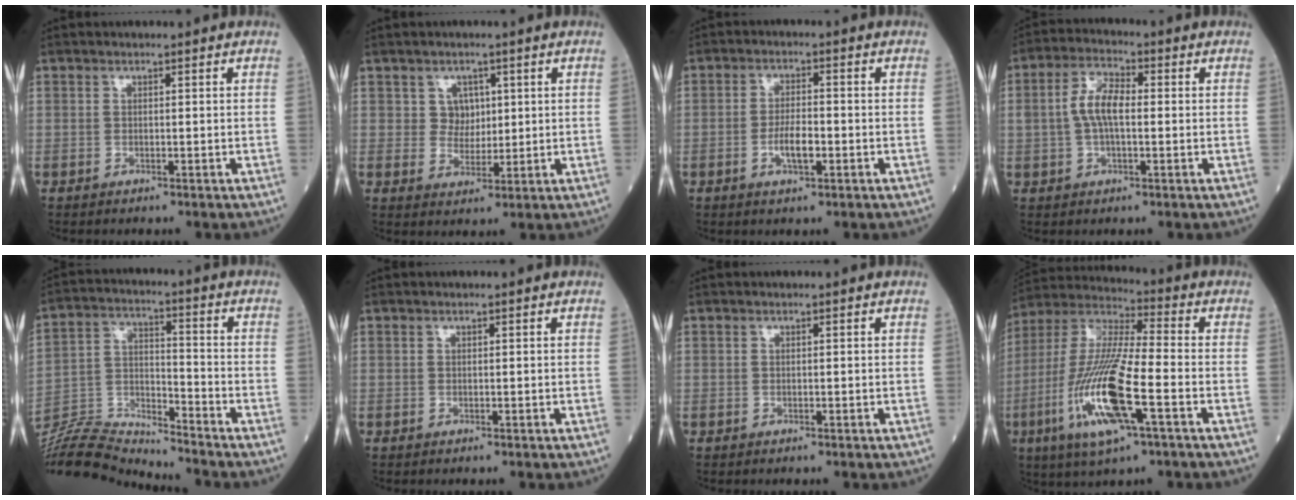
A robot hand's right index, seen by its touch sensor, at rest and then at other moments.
{"total": 3.4, "force": [1.2, 3.0, 1.0], "torque": [-0.011, 0.004, 0.020]}
{"total": 4.3, "force": [-1.3, 1.2, 3.9], "torque": [-0.073, 0.002, -0.023]}
{"total": 6.3, "force": [0.2, 2.7, 5.8], "torque": [-0.120, 0.014, -0.001]}
{"total": 13.3, "force": [-13.3, 0.0, 0.9], "torque": [-0.026, 0.032, -0.247]}
{"total": 0.0}
{"total": 0.0}
{"total": 17.6, "force": [-5.7, 2.3, 16.5], "torque": [-0.349, -0.017, -0.106]}